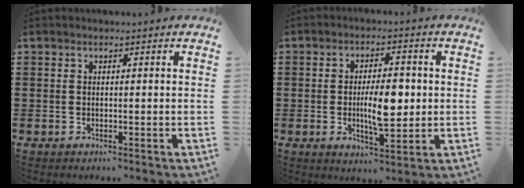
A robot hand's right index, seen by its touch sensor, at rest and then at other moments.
{"total": 7.8, "force": [-0.3, 3.1, 7.2], "torque": [-0.128, -0.001, -0.014]}